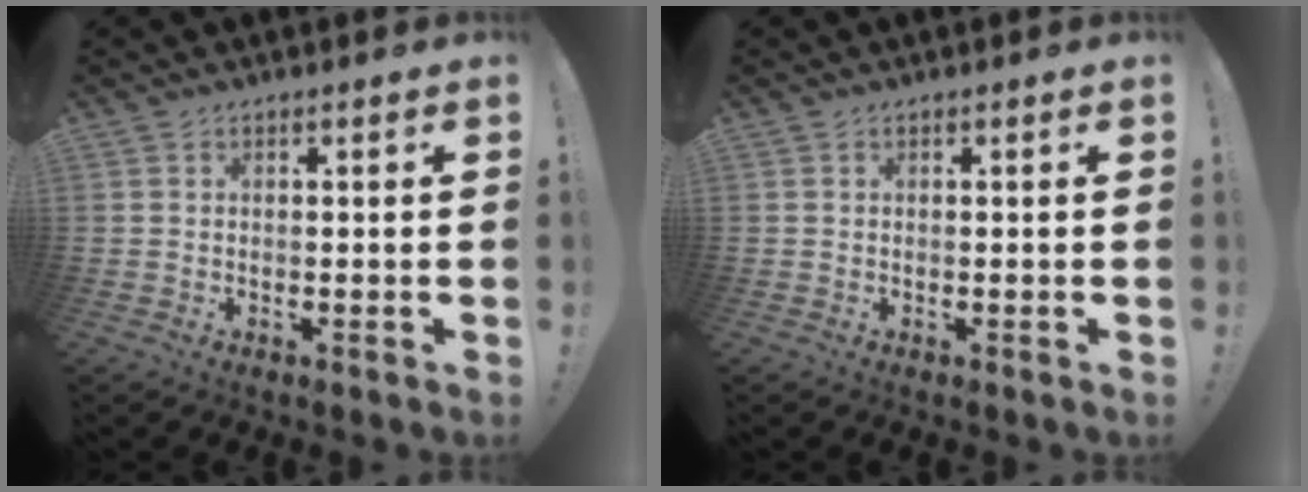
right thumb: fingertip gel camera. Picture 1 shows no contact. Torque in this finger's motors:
{"motor_torque": [0.00, 0.00, 0.05, -0.02, 0.00]}